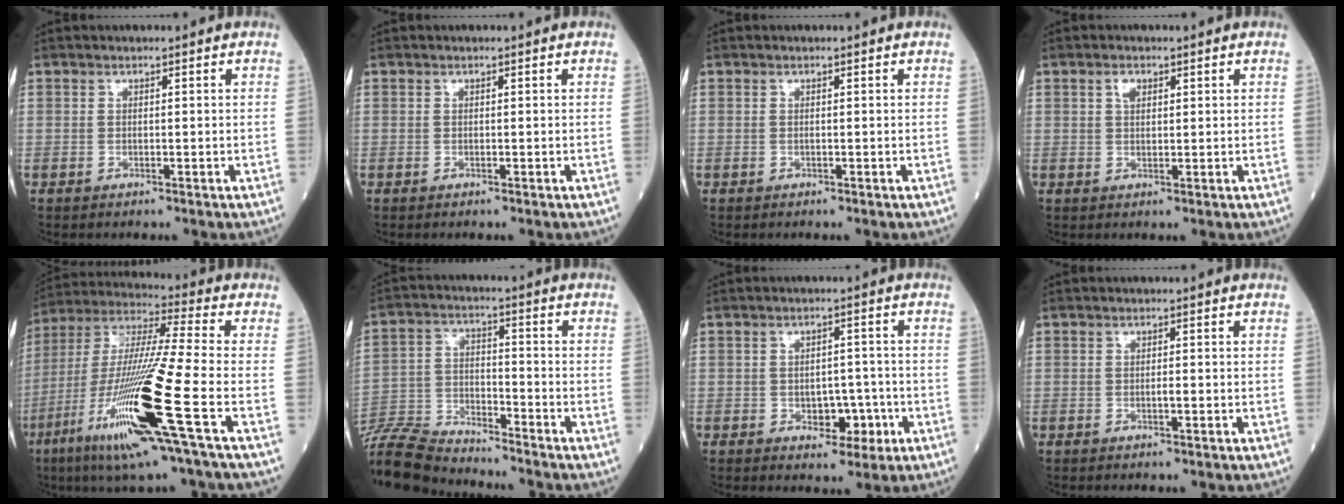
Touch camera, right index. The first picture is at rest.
{"total": 0.0}
{"total": 0.0}
{"total": 1.7, "force": [0.9, 0.9, 1.2], "torque": [-0.023, 0.002, 0.017]}
{"total": 21.1, "force": [-8.0, -0.2, 19.5], "torque": [-0.409, -0.037, -0.157]}
{"total": 10.9, "force": [-10.8, 0.7, 1.7], "torque": [-0.038, 0.001, -0.209]}
{"total": 4.9, "force": [-1.6, 3.0, 3.6], "torque": [-0.040, 0.008, -0.016]}
{"total": 0.9, "force": [-0.3, 0.1, 0.8], "torque": [-0.016, 0.000, -0.006]}